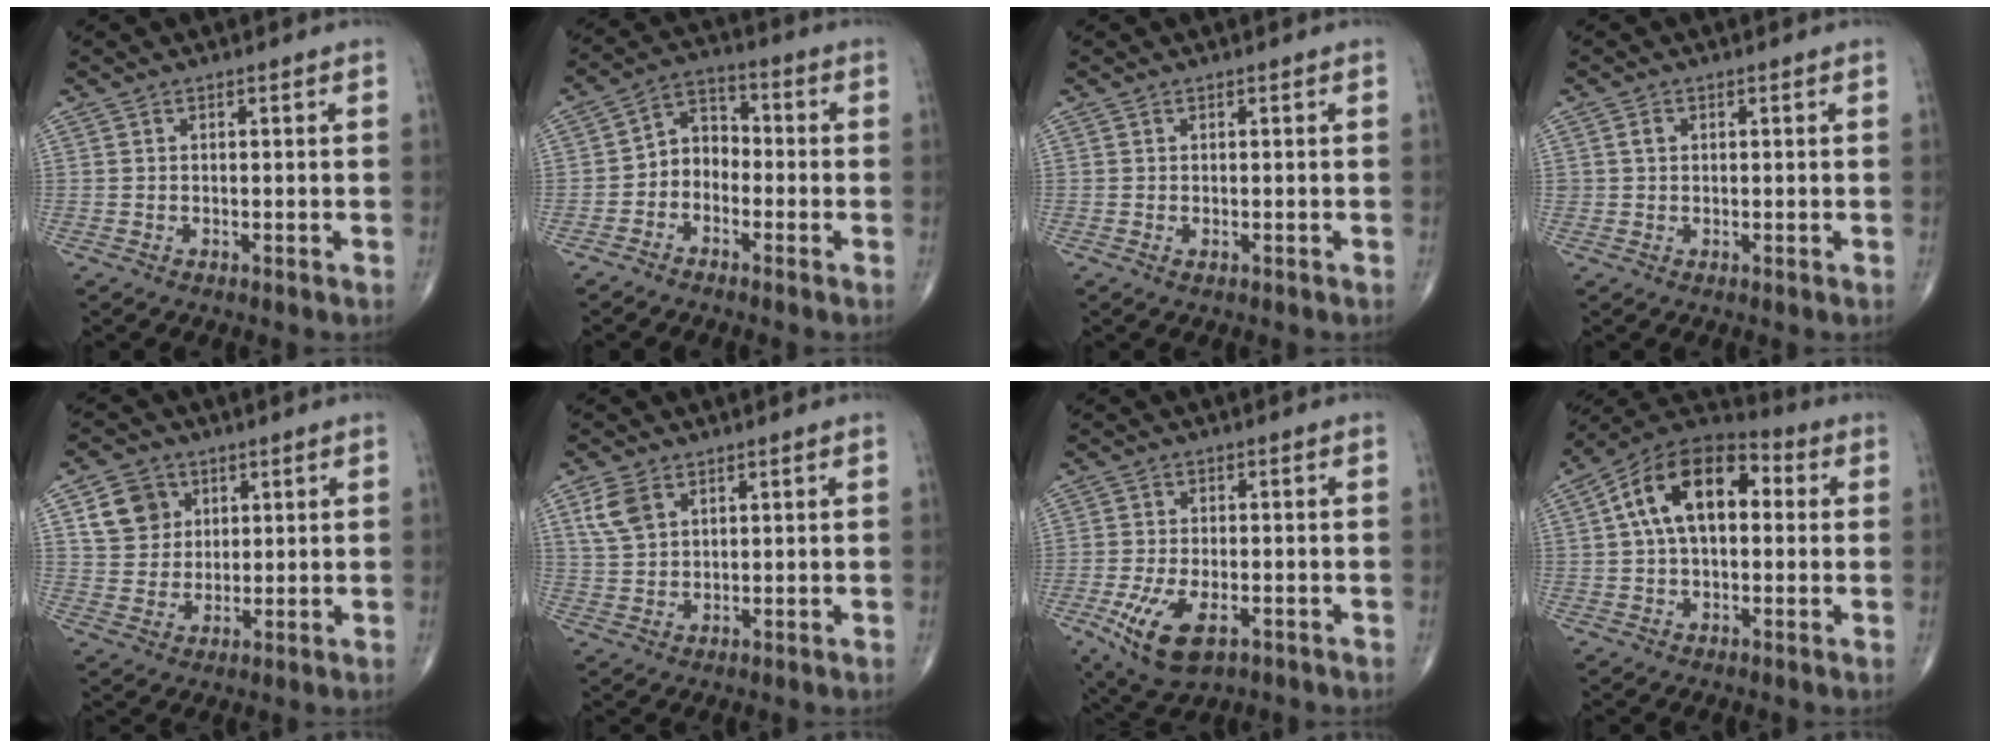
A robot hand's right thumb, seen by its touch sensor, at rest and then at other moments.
{"total": 6.2, "force": [-2.0, 4.8, 3.3], "torque": [-0.027, 0.033, -0.057]}
{"total": 0.5, "force": [-0.1, 0.3, 0.4], "torque": [-0.004, -0.001, -0.002]}
{"total": 1.3, "force": [0.3, 1.2, 0.5], "torque": [-0.001, 0.002, 0.002]}
{"total": 8.3, "force": [3.2, 7.1, 2.9], "torque": [-0.024, -0.007, 0.060]}
{"total": 5.7, "force": [2.8, 3.5, 3.4], "torque": [-0.065, -0.005, 0.063]}
{"total": 10.3, "force": [-4.1, 5.1, 8.0], "torque": [-0.156, -0.002, -0.064]}
{"total": 16.1, "force": [2.8, 9.5, 12.7], "torque": [-0.201, 0.037, 0.037]}